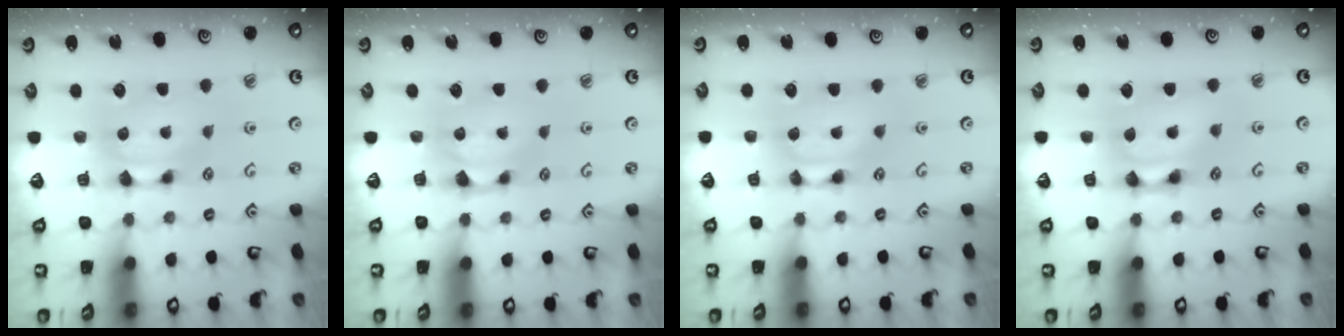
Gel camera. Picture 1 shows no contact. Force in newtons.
{"total": 0.8, "press": 0.3, "slide": 0.7}
{"total": 1.5, "press": 1.5, "slide": 0.2}
{"total": 3.1, "press": 3.1, "slide": 0.3}